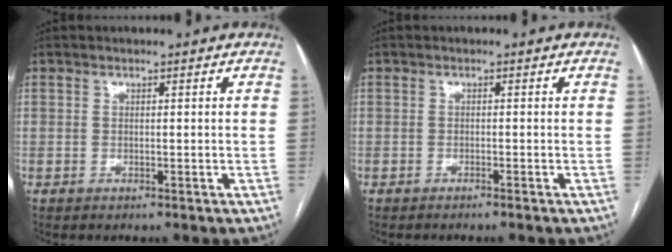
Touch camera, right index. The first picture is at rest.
{"total": 1.6, "force": [-1.3, -0.3, 0.8], "torque": [-0.010, 0.003, -0.017]}